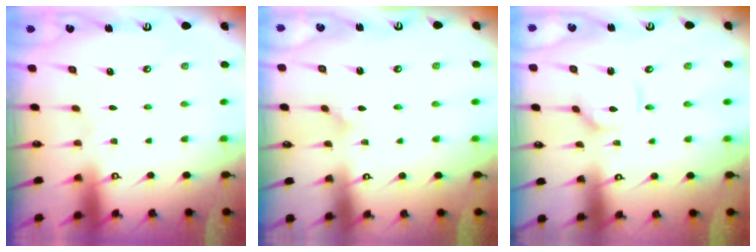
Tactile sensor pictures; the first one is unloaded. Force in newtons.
{"total": 2.9, "press": 2.9, "slide": 0.2}
{"total": 3.9, "press": 3.9, "slide": 0.3}